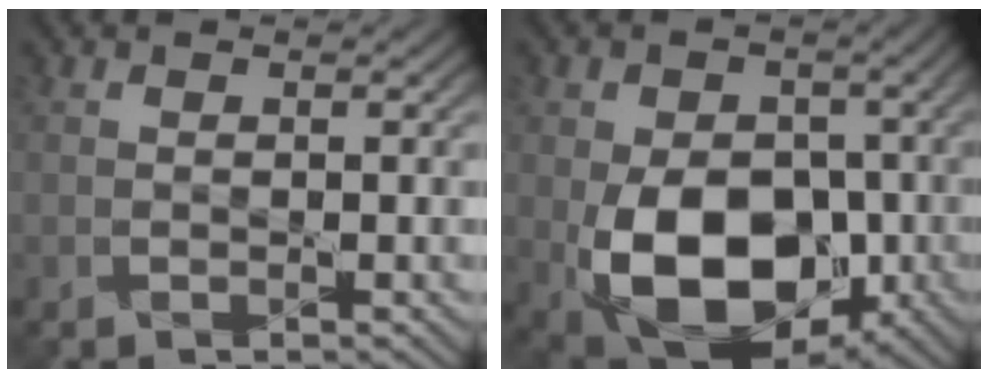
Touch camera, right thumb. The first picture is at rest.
{"total": 14.4, "force": [-3.8, 9.6, 10.0], "torque": [-0.174, -0.033, -0.063]}